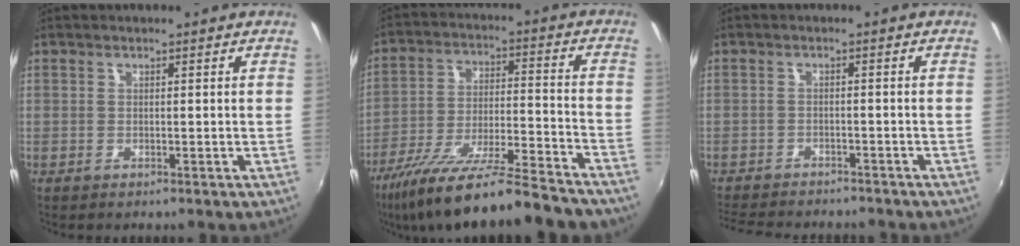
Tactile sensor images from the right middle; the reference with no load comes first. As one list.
[{"total": 22.9, "force": [-19.2, 2.5, 12.2], "torque": [-0.216, -0.054, -0.295]}, {"total": 10.3, "force": [-9.4, 2.2, 3.6], "torque": [-0.092, -0.022, -0.145]}]